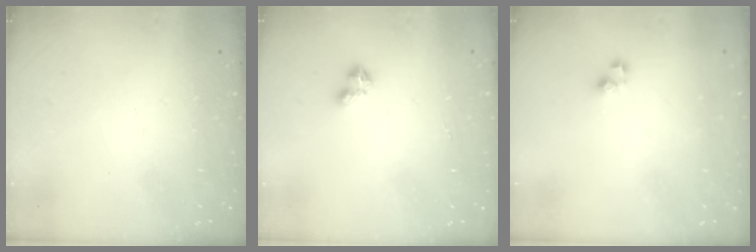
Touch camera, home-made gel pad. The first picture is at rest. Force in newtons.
{"total": 2.4, "press": 2.4, "slide": 0.4}
{"total": 3.7, "press": 3.7, "slide": 0.1}